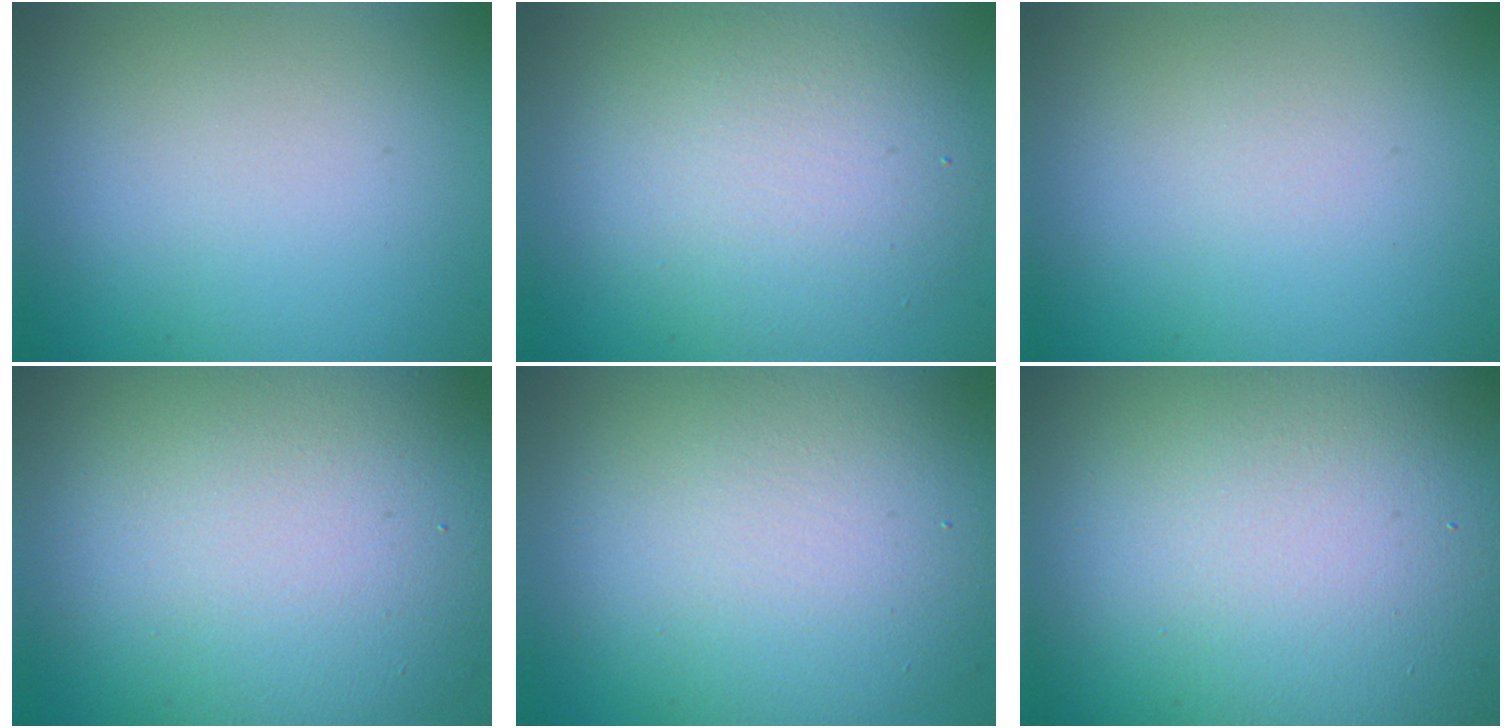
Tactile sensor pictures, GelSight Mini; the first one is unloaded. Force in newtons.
{"total": 6.4, "press": 6.4, "slide": 0.3}
{"total": 0.0}
{"total": 12.9, "press": 12.8, "slide": 1.4}
{"total": 10.7, "press": 10.7, "slide": 0.4}
{"total": 24.5, "press": 24.5, "slide": 1.0}